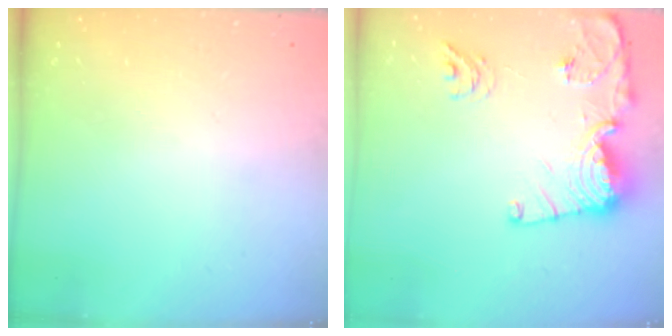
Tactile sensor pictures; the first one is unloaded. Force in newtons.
{"total": 14.6, "press": 14.6, "slide": 1.0}